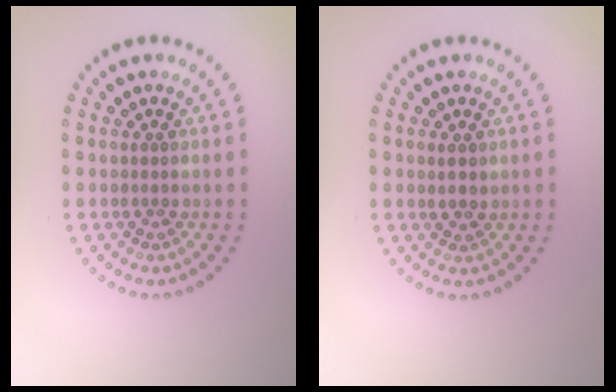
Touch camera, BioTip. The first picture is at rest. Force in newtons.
{"total": 1.2, "press": 1.1, "slide": 0.5}